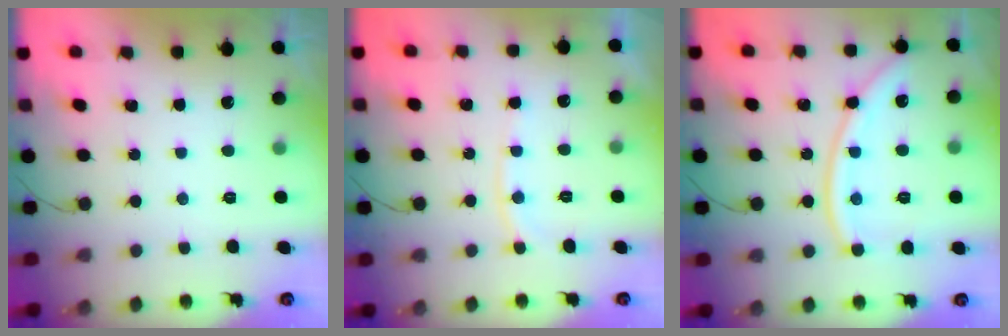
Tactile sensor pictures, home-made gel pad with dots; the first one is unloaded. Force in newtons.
{"total": 7.7, "press": 7.6, "slide": 1.0}
{"total": 12.3, "press": 12.2, "slide": 1.6}